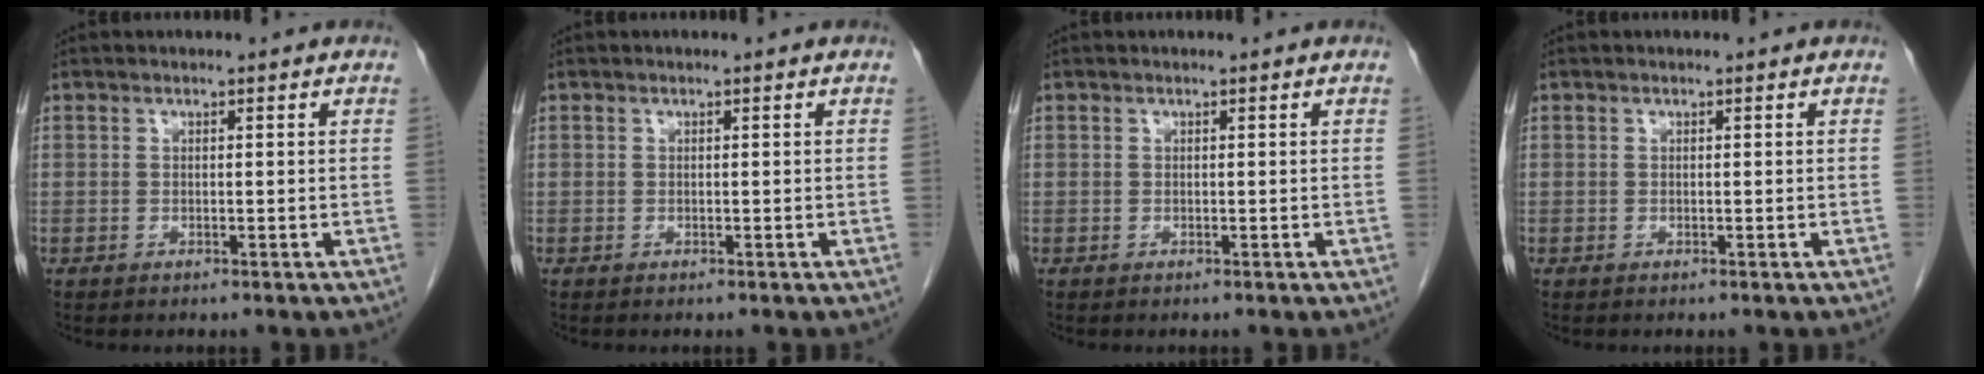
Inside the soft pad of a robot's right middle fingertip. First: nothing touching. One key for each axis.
{"total": 0.0}
{"total": 0.0}
{"total": 0.0}